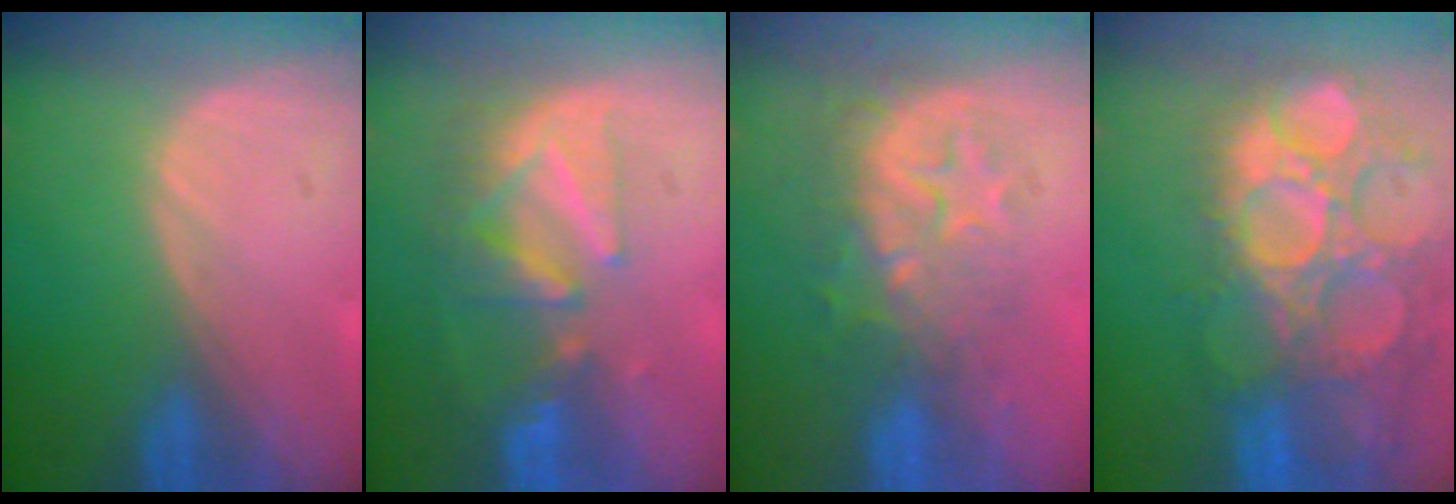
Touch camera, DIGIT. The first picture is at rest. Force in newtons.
{"total": 8.2, "press": 7.4, "slide": 3.5}
{"total": 9.2, "press": 7.9, "slide": 4.7}
{"total": 15.4, "press": 12.6, "slide": 8.7}